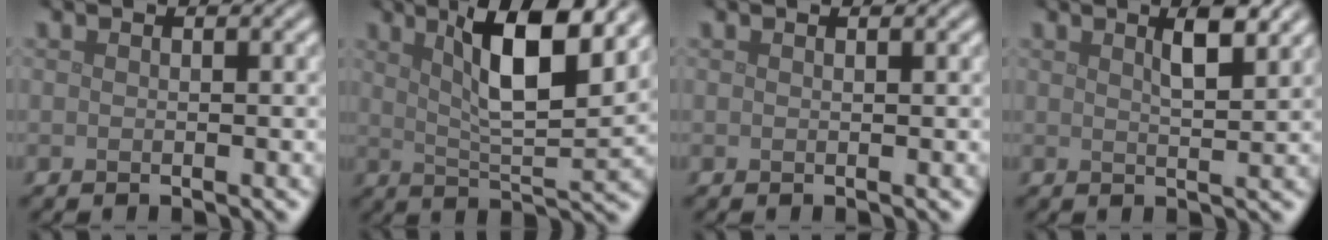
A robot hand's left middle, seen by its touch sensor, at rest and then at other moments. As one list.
[{"total": 9.2, "force": [4.1, 2.3, 8.0], "torque": [-0.123, 0.004, 0.069]}, {"total": 0.0}, {"total": 3.1, "force": [1.7, 0.7, 2.5], "torque": [-0.035, 0.003, 0.028]}]